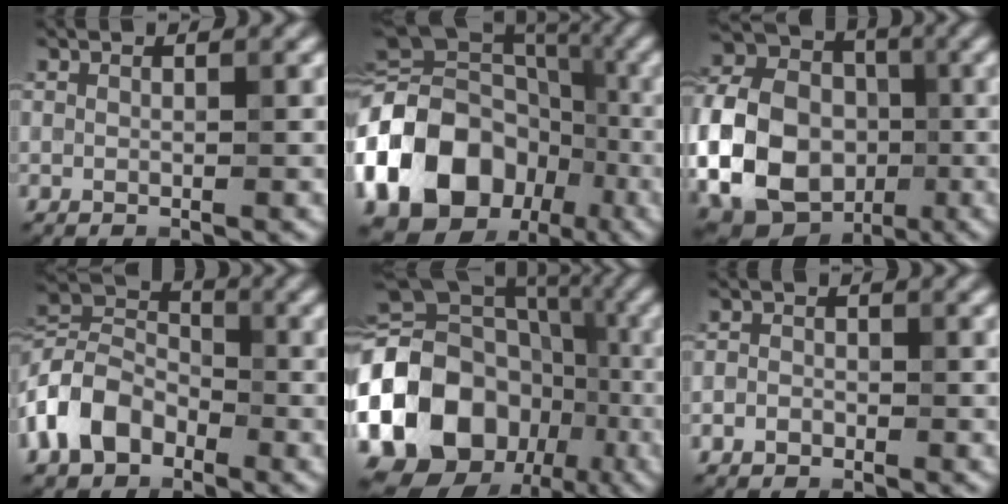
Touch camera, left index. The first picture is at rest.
{"total": 18.8, "force": [-6.0, 14.7, 10.0], "torque": [-0.205, 0.014, -0.114]}
{"total": 18.8, "force": [-3.1, 16.1, 9.1], "torque": [-0.208, 0.008, -0.092]}
{"total": 6.7, "force": [-3.0, 4.6, 3.8], "torque": [-0.084, 0.011, -0.081]}
{"total": 17.4, "force": [-5.1, 13.9, 9.2], "torque": [-0.201, 0.010, -0.097]}
{"total": 1.5, "force": [-0.6, 1.3, 0.5], "torque": [0.015, 0.008, -0.023]}